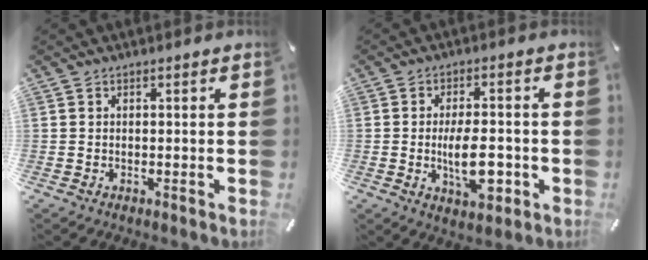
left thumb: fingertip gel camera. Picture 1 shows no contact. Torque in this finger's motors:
{"motor_torque": [2.50, 2.51, 0.37, -0.36, 0.29]}